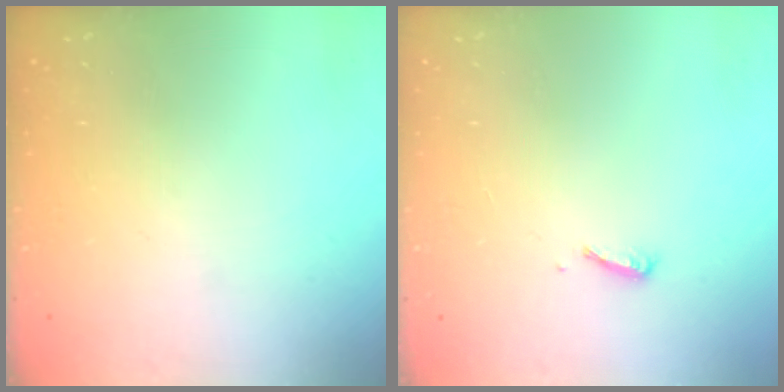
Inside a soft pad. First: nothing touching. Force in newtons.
{"total": 7.1, "press": 7.0, "slide": 0.8}